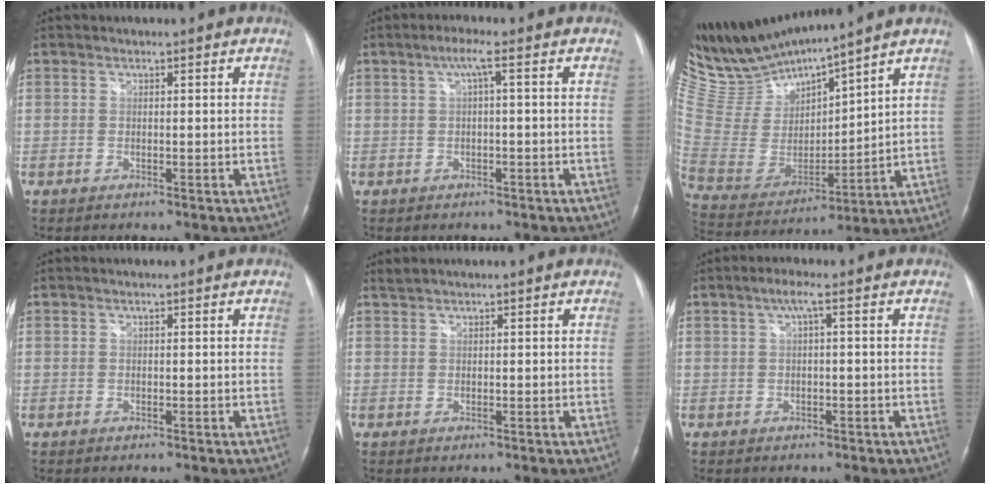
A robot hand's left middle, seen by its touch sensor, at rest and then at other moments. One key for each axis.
{"total": 2.3, "fx": 0.4, "fy": -0.1, "fz": 2.3, "tx": -0.043, "ty": 0.011, "tz": 0.006}
{"total": 13.7, "fx": 13.2, "fy": -0.1, "fz": 3.7, "tx": -0.096, "ty": -0.009, "tz": 0.280}
{"total": 0.0}
{"total": 0.7, "fx": 0.7, "fy": -0.1, "fz": 0.0, "tx": -0.007, "ty": 0.009, "tz": 0.020}
{"total": 1.9, "fx": 0.5, "fy": 0.1, "fz": 1.8, "tx": -0.036, "ty": 0.010, "tz": 0.007}